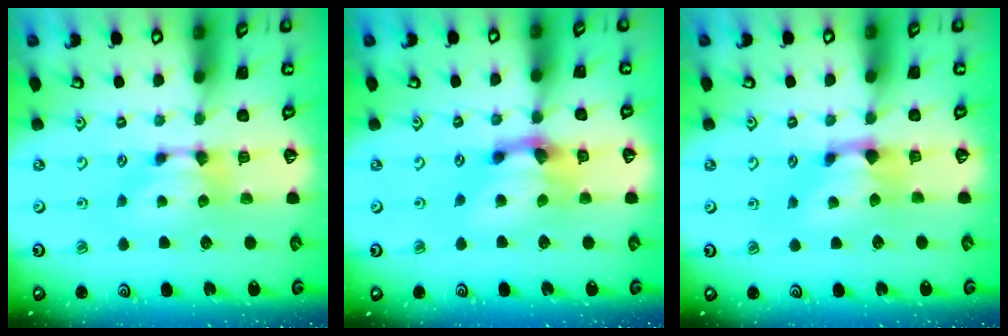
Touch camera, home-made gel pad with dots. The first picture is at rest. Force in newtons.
{"total": 4.2, "press": 3.8, "slide": 1.8}
{"total": 1.2, "press": 0.4, "slide": 1.1}